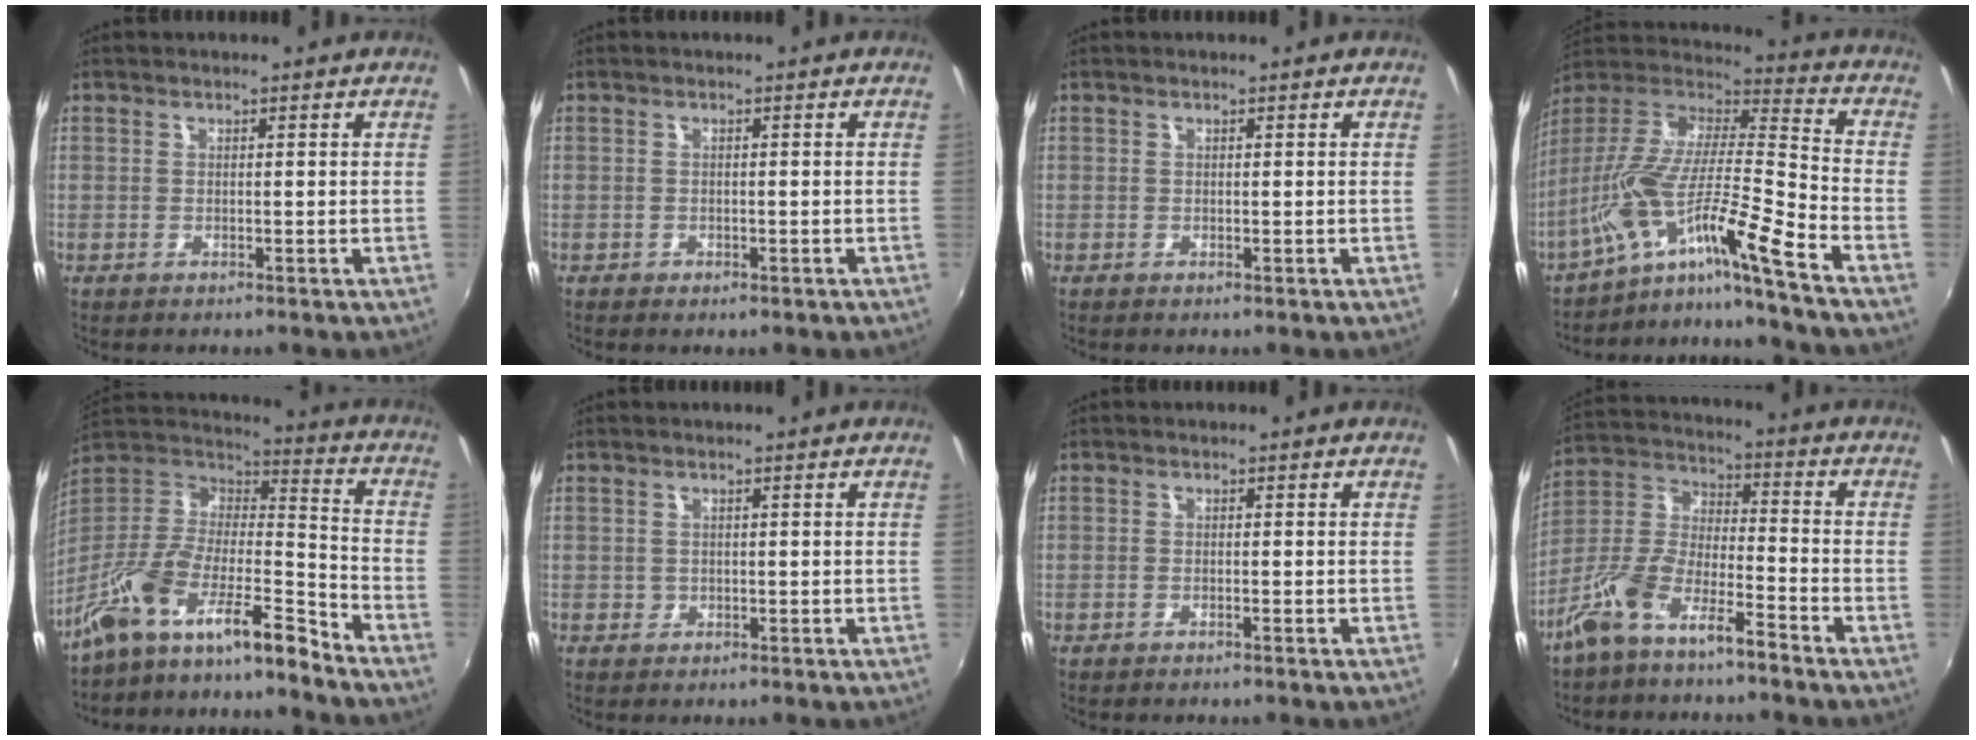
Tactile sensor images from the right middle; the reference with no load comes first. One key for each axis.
{"total": 1.4, "fx": -0.8, "fy": 1.0, "fz": 0.4, "tx": -0.010, "ty": -0.006, "tz": -0.011}
{"total": 0.0}
{"total": 16.6, "fx": -11.6, "fy": -1.3, "fz": 11.8, "tx": -0.188, "ty": -0.030, "tz": -0.222}
{"total": 18.6, "fx": -14.4, "fy": 3.4, "fz": 11.3, "tx": -0.218, "ty": -0.016, "tz": -0.266}
{"total": 1.0, "fx": -0.1, "fy": 1.0, "fz": 0.1, "tx": 0.001, "ty": -0.002, "tz": -0.001}
{"total": 0.5, "fx": -0.5, "fy": 0.0, "fz": 0.2, "tx": -0.001, "ty": -0.001, "tz": -0.010}
{"total": 10.3, "fx": -7.1, "fy": 3.0, "fz": 6.8, "tx": -0.154, "ty": 0.011, "tz": -0.138}